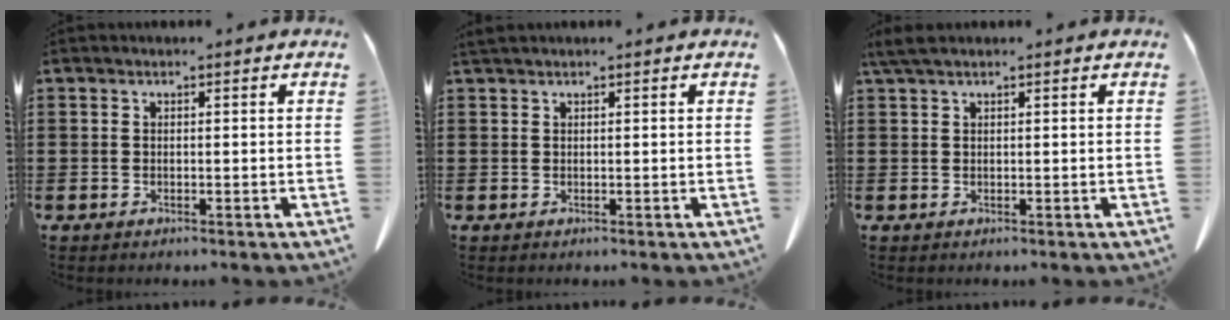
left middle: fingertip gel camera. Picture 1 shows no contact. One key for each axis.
{"total": 0.6, "fx": 0.5, "fy": 0.0, "fz": 0.3, "tx": -0.008, "ty": -0.003, "tz": 0.012}
{"total": 2.0, "fx": 1.4, "fy": 0.3, "fz": 1.4, "tx": -0.032, "ty": 0.000, "tz": 0.026}